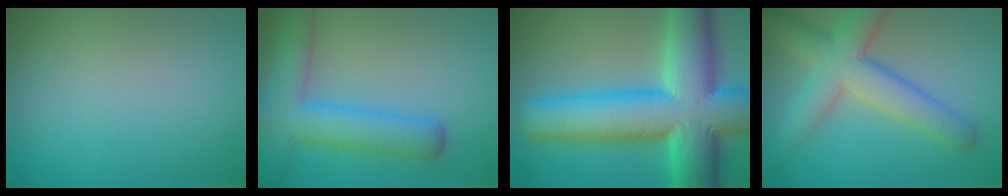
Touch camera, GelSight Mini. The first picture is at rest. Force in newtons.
{"total": 6.6, "press": 6.6, "slide": 0.4}
{"total": 15.1, "press": 15.1, "slide": 0.5}
{"total": 6.4, "press": 6.4, "slide": 0.5}